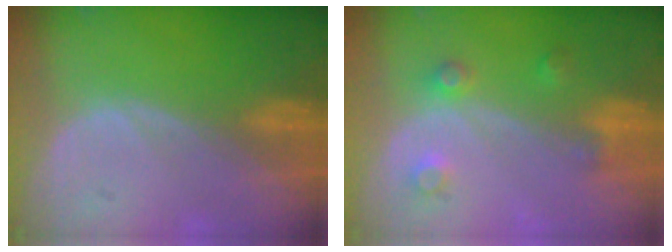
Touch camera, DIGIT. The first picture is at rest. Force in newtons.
{"total": 3.6, "press": 3.3, "slide": 1.4}